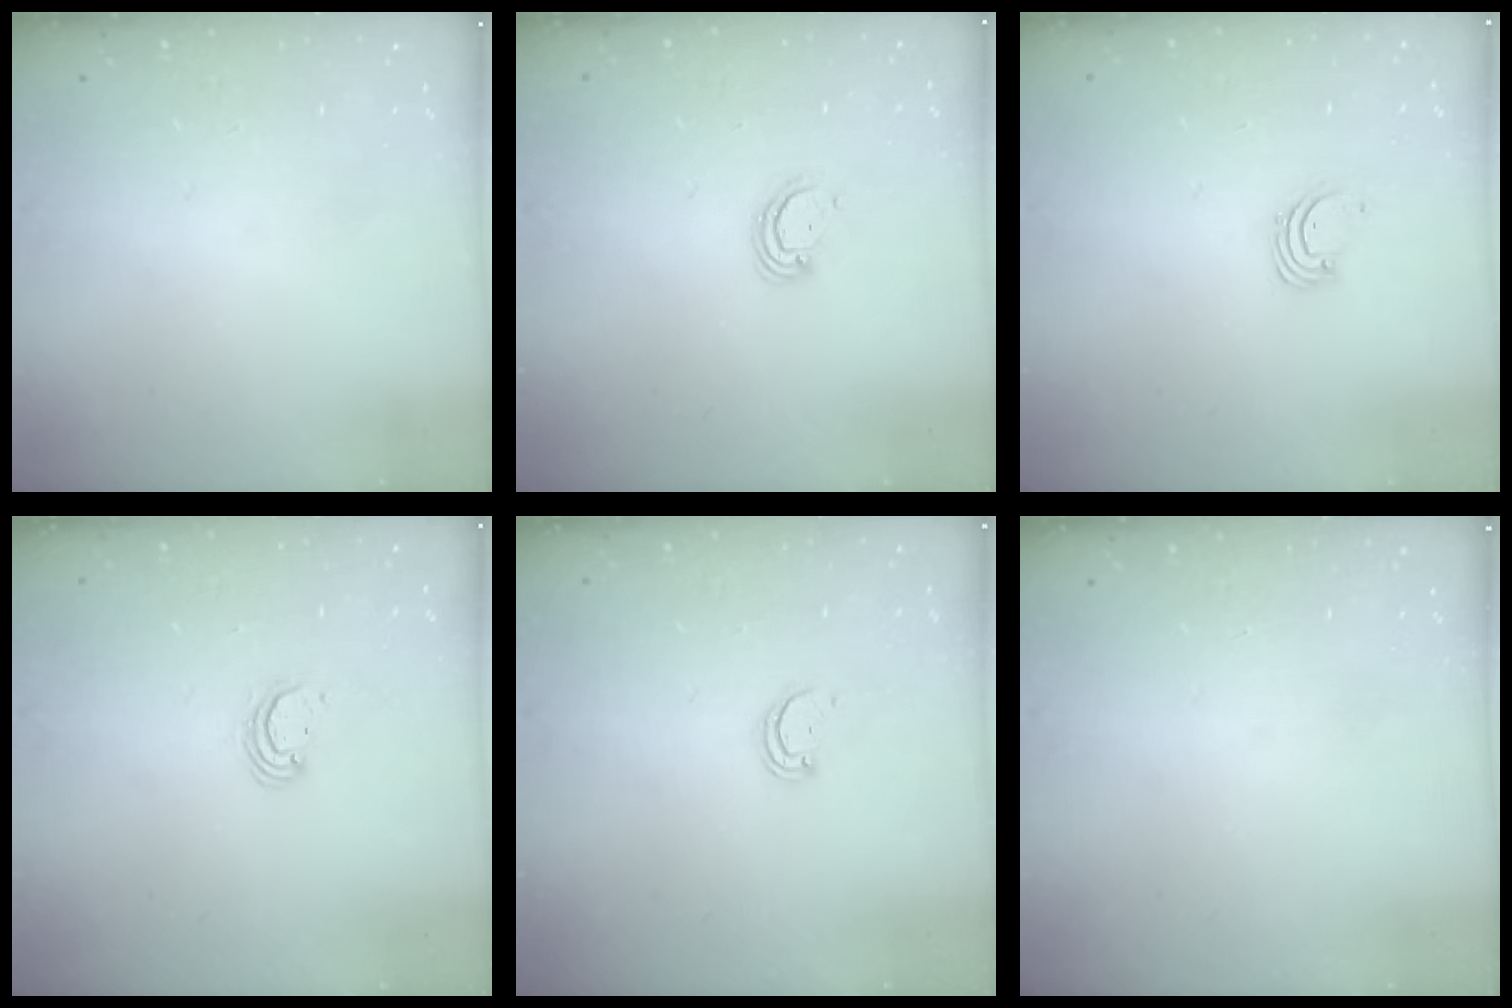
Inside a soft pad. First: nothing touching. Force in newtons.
{"total": 3.6, "press": 3.6, "slide": 0.3}
{"total": 1.6, "press": 1.6, "slide": 0.1}
{"total": 2.8, "press": 2.8, "slide": 0.2}
{"total": 1.5, "press": 1.5, "slide": 0.1}
{"total": 0.0}